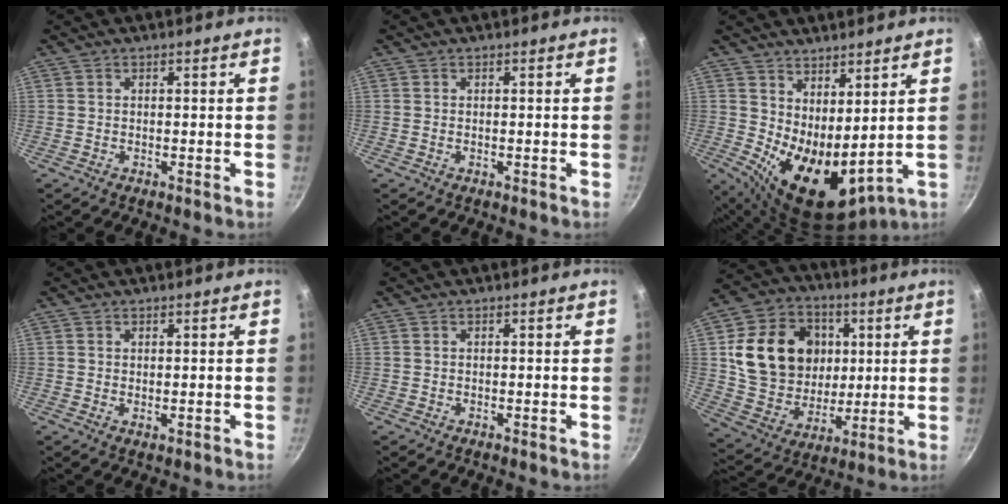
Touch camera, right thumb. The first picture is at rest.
{"total": 0.0}
{"total": 11.8, "force": [3.3, 5.7, 9.8], "torque": [-0.132, -0.038, 0.073]}
{"total": 0.7, "force": [0.3, 0.4, 0.6], "torque": [-0.005, -0.009, 0.003]}
{"total": 0.0}
{"total": 20.4, "force": [4.1, 16.6, 11.2], "torque": [-0.170, -0.001, 0.082]}